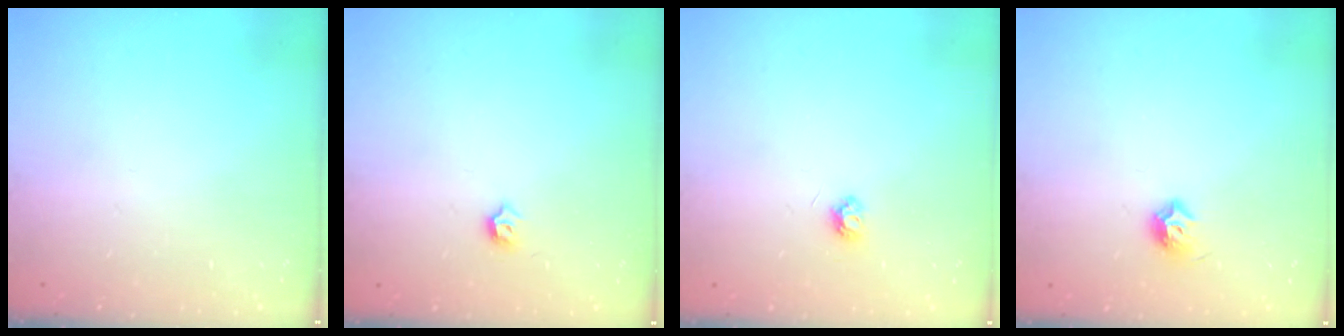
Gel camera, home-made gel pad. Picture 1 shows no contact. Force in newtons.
{"total": 3.4, "press": 3.3, "slide": 0.7}
{"total": 4.2, "press": 4.2, "slide": 0.6}
{"total": 6.8, "press": 6.7, "slide": 0.8}